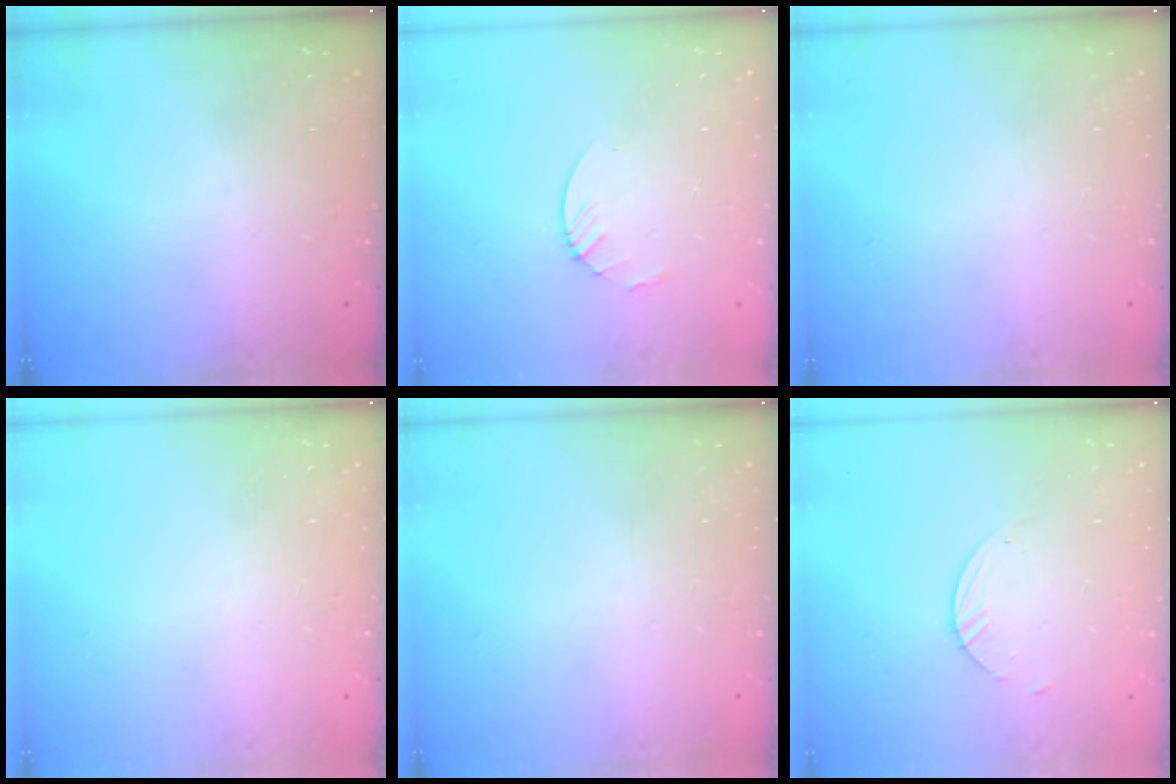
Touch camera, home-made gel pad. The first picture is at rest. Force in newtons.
{"total": 3.0, "press": 2.9, "slide": 0.3}
{"total": 0.0}
{"total": 0.0}
{"total": 0.0}
{"total": 1.8, "press": 1.8, "slide": 0.1}